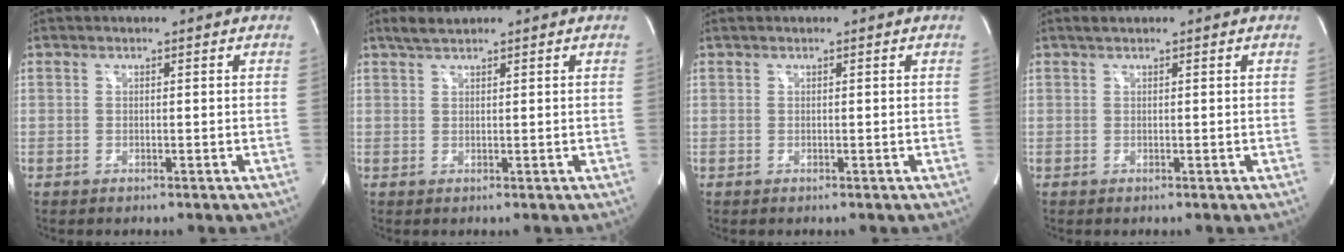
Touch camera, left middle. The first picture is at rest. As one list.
[{"total": 2.1, "force": [1.8, 0.3, 1.0], "torque": [-0.027, 0.013, 0.037]}, {"total": 0.0}, {"total": 0.8, "force": [0.7, 0.1, 0.4], "torque": [-0.014, 0.010, 0.016]}]